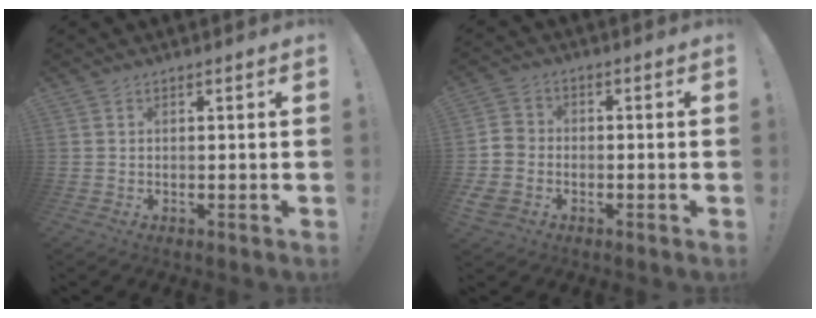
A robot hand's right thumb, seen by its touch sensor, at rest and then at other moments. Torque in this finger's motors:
{"motor_torque": [0.99, 0.50, 0.75, -0.81, 0.05]}